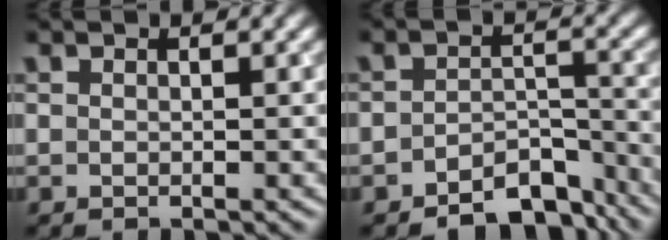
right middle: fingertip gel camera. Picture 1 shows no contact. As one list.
[{"total": 5.4, "force": [-4.2, 2.4, 2.3], "torque": [-0.023, -0.003, -0.064]}]